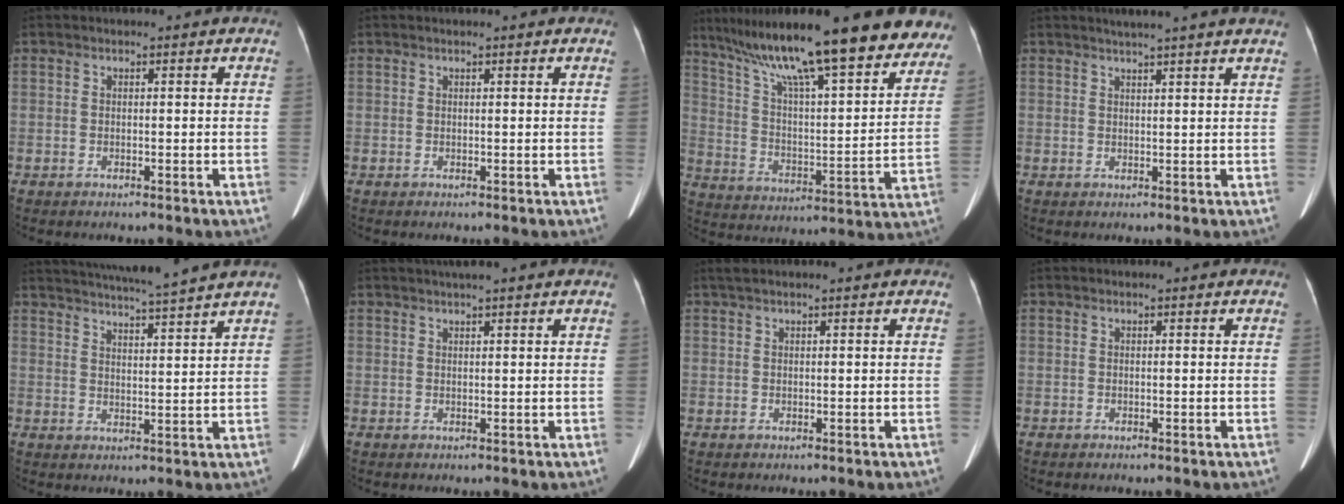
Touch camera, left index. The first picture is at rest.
{"total": 0.6, "force": [0.6, -0.1, 0.2], "torque": [-0.006, 0.006, 0.010]}
{"total": 29.6, "force": [23.3, 4.6, 17.7], "torque": [-0.280, -0.008, 0.328]}
{"total": 6.9, "force": [5.9, -0.9, 3.4], "torque": [-0.046, 0.016, 0.063]}
{"total": 12.2, "force": [11.1, -1.6, 4.8], "torque": [-0.086, -0.007, 0.156]}
{"total": 3.4, "force": [2.8, -0.4, 1.9], "torque": [-0.022, 0.026, 0.044]}
{"total": 1.8, "force": [1.5, 0.1, 1.0], "torque": [-0.014, 0.034, 0.029]}
{"total": 0.0}